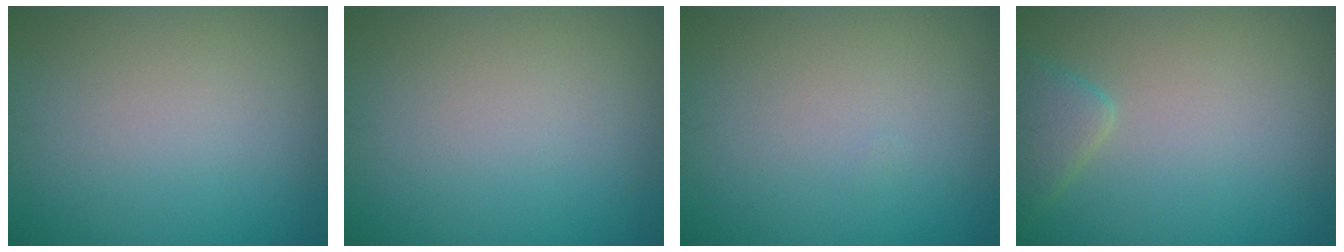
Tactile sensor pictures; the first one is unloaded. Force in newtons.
{"total": 0.0}
{"total": 0.0}
{"total": 2.3, "press": 2.2, "slide": 0.2}